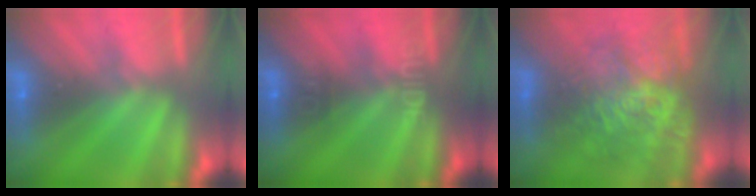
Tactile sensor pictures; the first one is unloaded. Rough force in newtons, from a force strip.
{"total": 3.6}
{"total": 8.1}